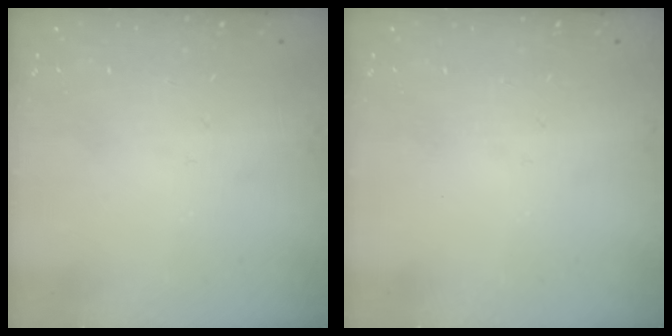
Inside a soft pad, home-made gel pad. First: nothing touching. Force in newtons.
{"total": 0.0}